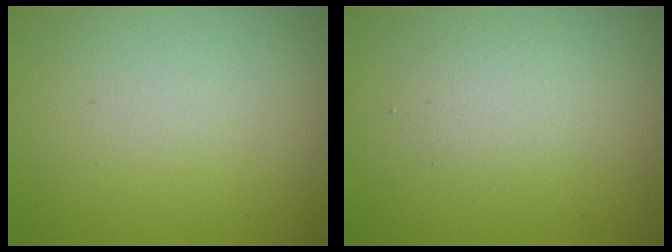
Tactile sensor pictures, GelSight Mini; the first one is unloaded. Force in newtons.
{"total": 1.5, "press": 1.5, "slide": 0.1}